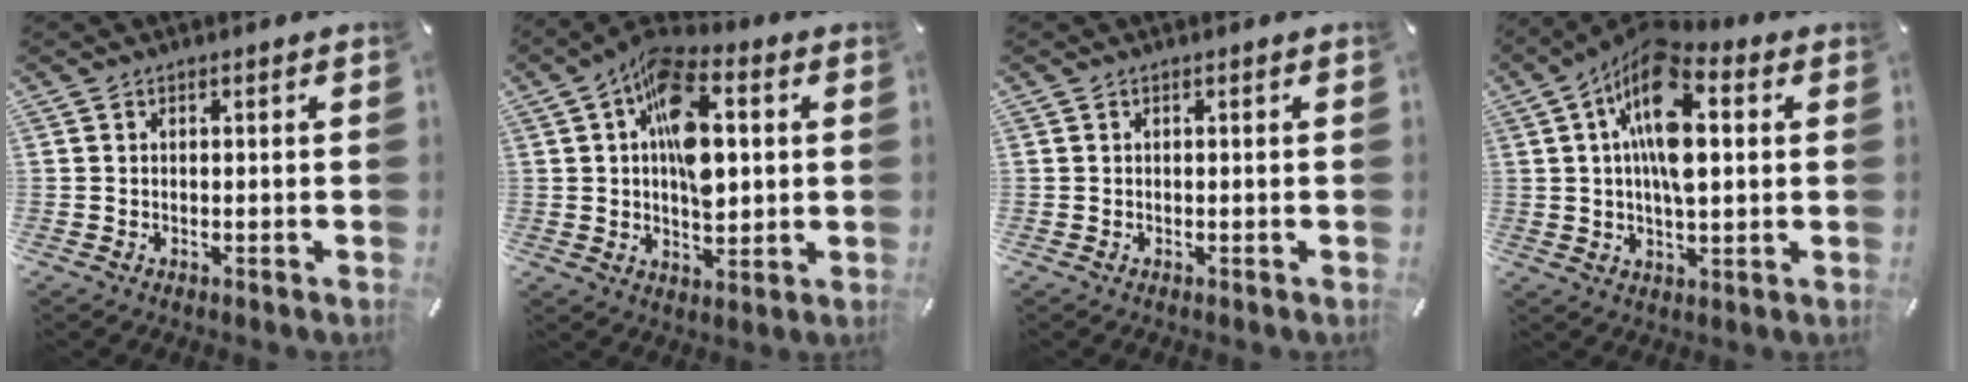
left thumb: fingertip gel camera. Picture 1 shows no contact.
{"total": 15.6, "force": [2.9, 8.9, 12.4], "torque": [-0.209, -0.003, 0.050]}
{"total": 0.0}
{"total": 15.2, "force": [3.6, 7.3, 12.8], "torque": [-0.242, -0.005, 0.059]}